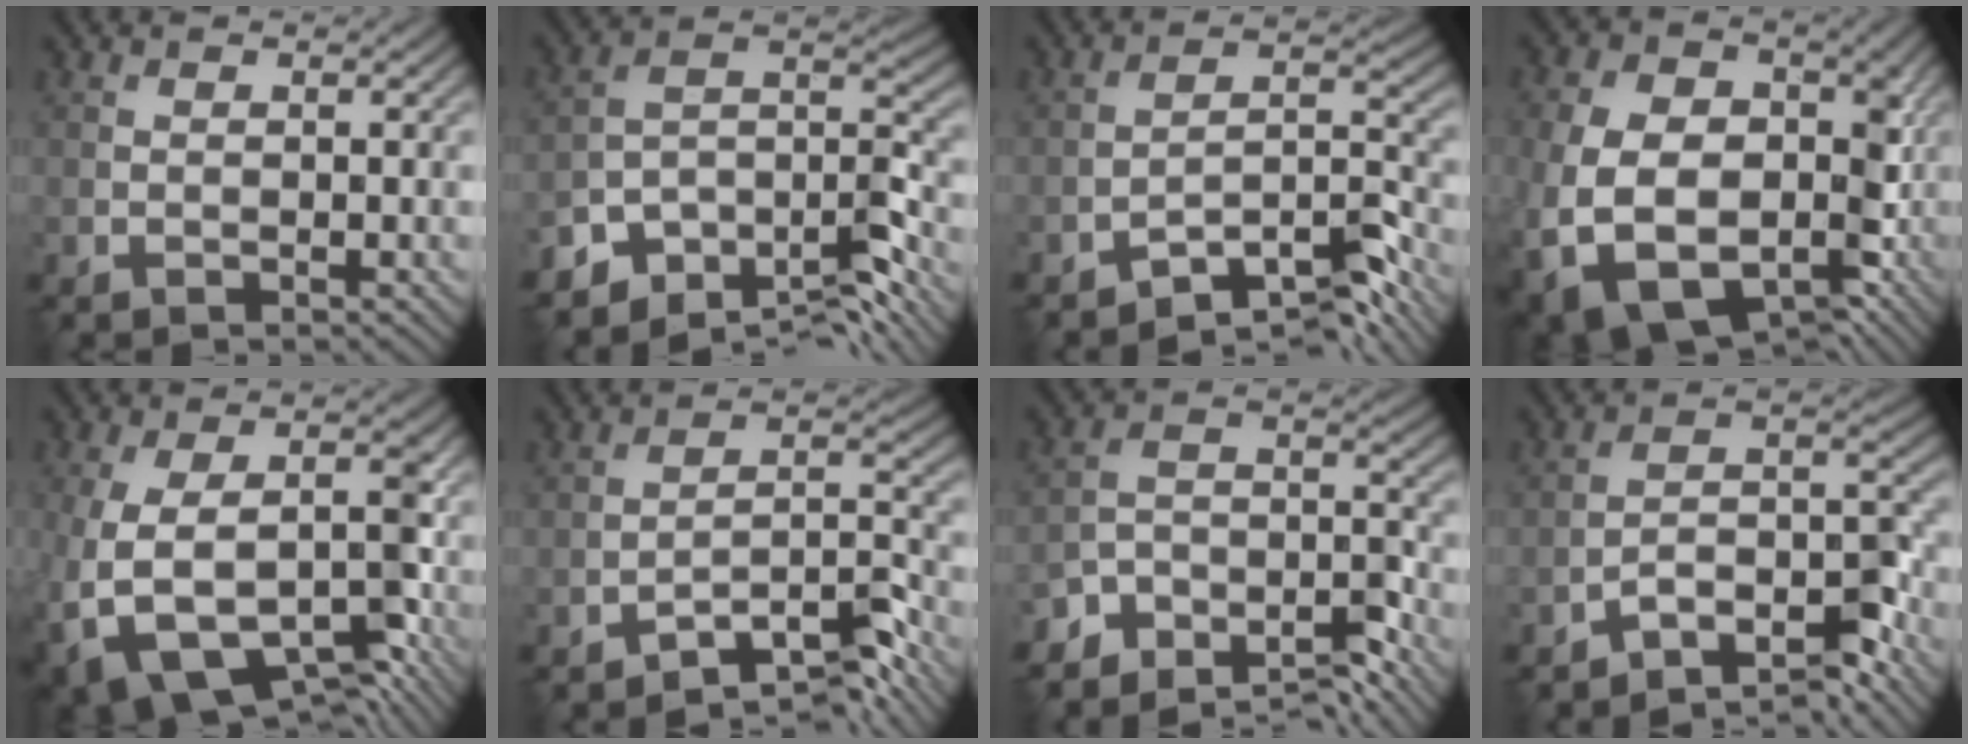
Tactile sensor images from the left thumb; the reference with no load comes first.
{"total": 10.1, "force": [-7.6, 4.5, 4.9], "torque": [-0.076, -0.007, -0.142]}
{"total": 8.0, "force": [-6.4, 2.0, 4.4], "torque": [-0.064, 0.010, -0.118]}
{"total": 14.7, "force": [-3.8, 11.3, 8.7], "torque": [-0.191, -0.038, -0.051]}
{"total": 13.1, "force": [-5.8, 7.4, 9.0], "torque": [-0.177, -0.044, -0.083]}
{"total": 7.3, "force": [-5.9, 1.7, 3.9], "torque": [-0.057, 0.009, -0.107]}
{"total": 8.5, "force": [-7.4, 3.2, 2.6], "torque": [-0.046, -0.006, -0.140]}
{"total": 7.5, "force": [-6.2, 1.8, 4.0], "torque": [-0.056, 0.009, -0.117]}